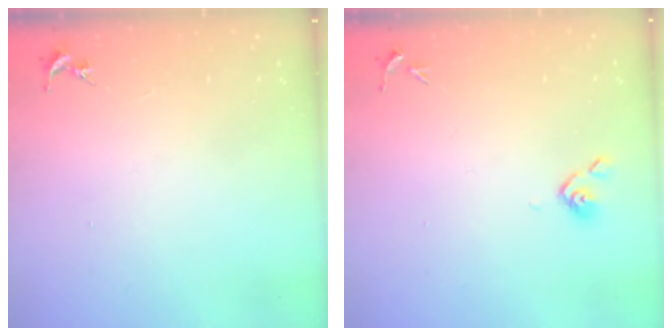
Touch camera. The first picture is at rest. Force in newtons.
{"total": 3.5, "press": 3.4, "slide": 0.9}